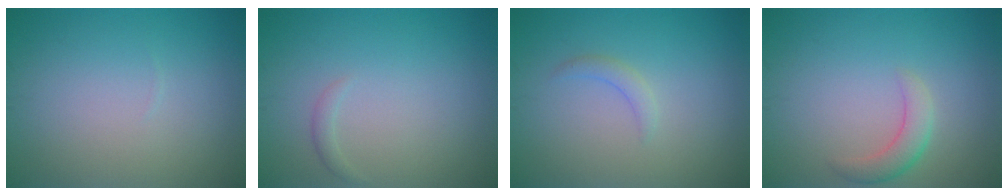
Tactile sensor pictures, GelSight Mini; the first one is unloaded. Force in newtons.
{"total": 0.7, "press": 0.7, "slide": 0.0}
{"total": 1.2, "press": 1.2, "slide": 0.2}
{"total": 2.4, "press": 2.4, "slide": 0.2}